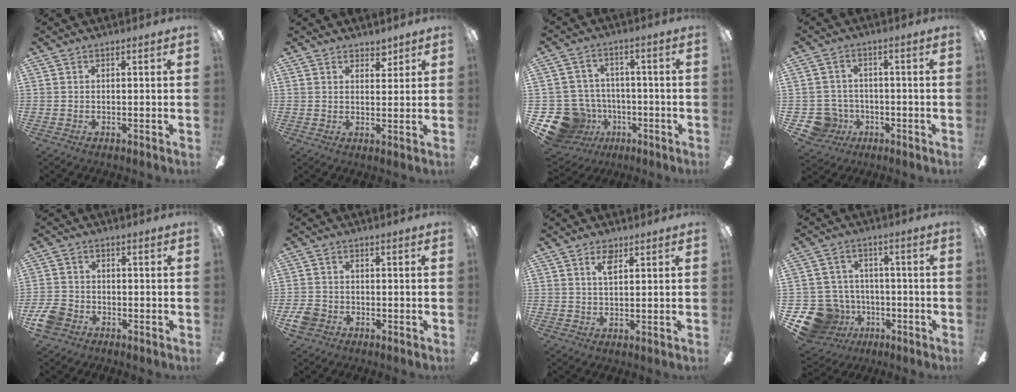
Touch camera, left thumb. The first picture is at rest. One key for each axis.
{"total": 3.5, "fx": 2.9, "fy": 1.7, "fz": 0.8, "tx": 0.003, "ty": -0.015, "tz": 0.050}
{"total": 14.7, "fx": -6.0, "fy": 12.3, "fz": 5.4, "tx": -0.140, "ty": 0.035, "tz": -0.088}
{"total": 7.4, "fx": -2.3, "fy": 6.9, "fz": 1.5, "tx": -0.059, "ty": 0.013, "tz": -0.041}
{"total": 5.9, "fx": -3.2, "fy": 4.4, "fz": 2.3, "tx": -0.060, "ty": 0.018, "tz": -0.063}
{"total": 4.4, "fx": -2.1, "fy": 3.4, "fz": 1.7, "tx": -0.043, "ty": 0.010, "tz": -0.042}
{"total": 4.2, "fx": 2.3, "fy": 1.9, "fz": 3.0, "tx": -0.050, "ty": -0.001, "tz": 0.036}
{"total": 13.6, "fx": -5.7, "fy": 11.3, "fz": 4.8, "tx": -0.125, "ty": 0.035, "tz": -0.090}